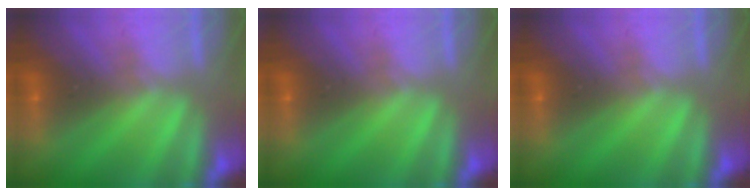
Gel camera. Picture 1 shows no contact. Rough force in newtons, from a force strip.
{"total": 0.0}
{"total": 0.0}